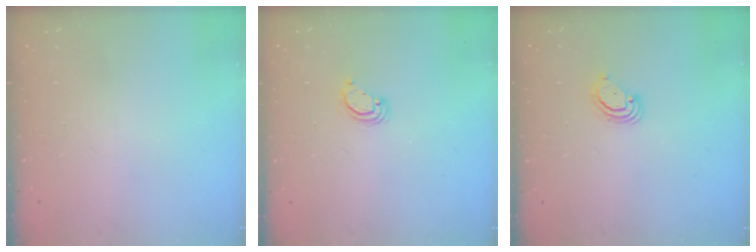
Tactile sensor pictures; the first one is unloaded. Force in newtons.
{"total": 3.3, "press": 3.3, "slide": 0.2}
{"total": 2.9, "press": 2.9, "slide": 0.2}